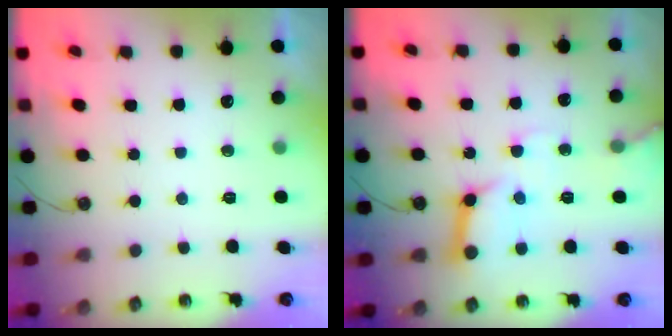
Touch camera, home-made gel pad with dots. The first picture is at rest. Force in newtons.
{"total": 12.9, "press": 12.8, "slide": 1.8}